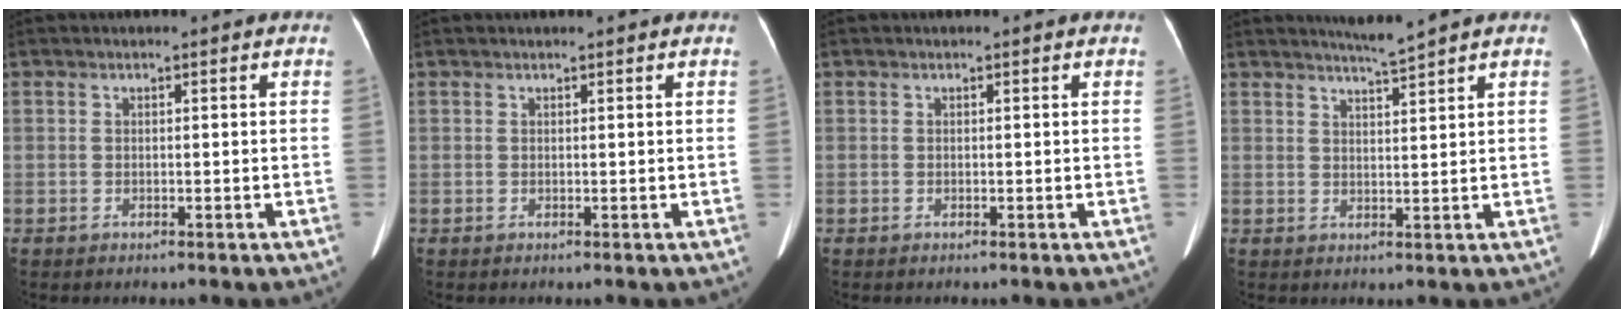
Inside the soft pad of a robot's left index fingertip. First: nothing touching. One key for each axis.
{"total": 1.0, "fx": 0.9, "fy": 0.0, "fz": 0.4, "tx": -0.005, "ty": 0.016, "tz": 0.017}
{"total": 0.0}
{"total": 3.1, "fx": 2.8, "fy": -1.2, "fz": 0.8, "tx": -0.016, "ty": -0.010, "tz": 0.053}